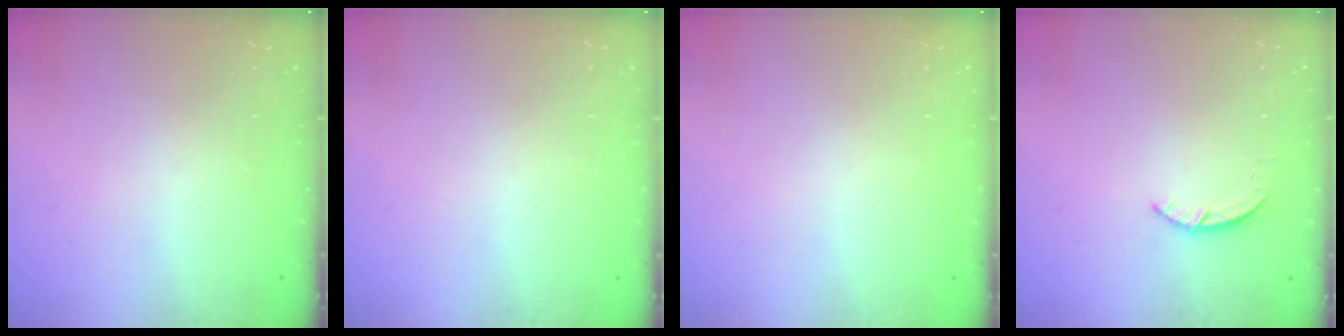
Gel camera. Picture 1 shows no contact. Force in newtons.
{"total": 2.4, "press": 2.4, "slide": 0.2}
{"total": 2.5, "press": 2.5, "slide": 0.2}
{"total": 1.6, "press": 1.6, "slide": 0.3}